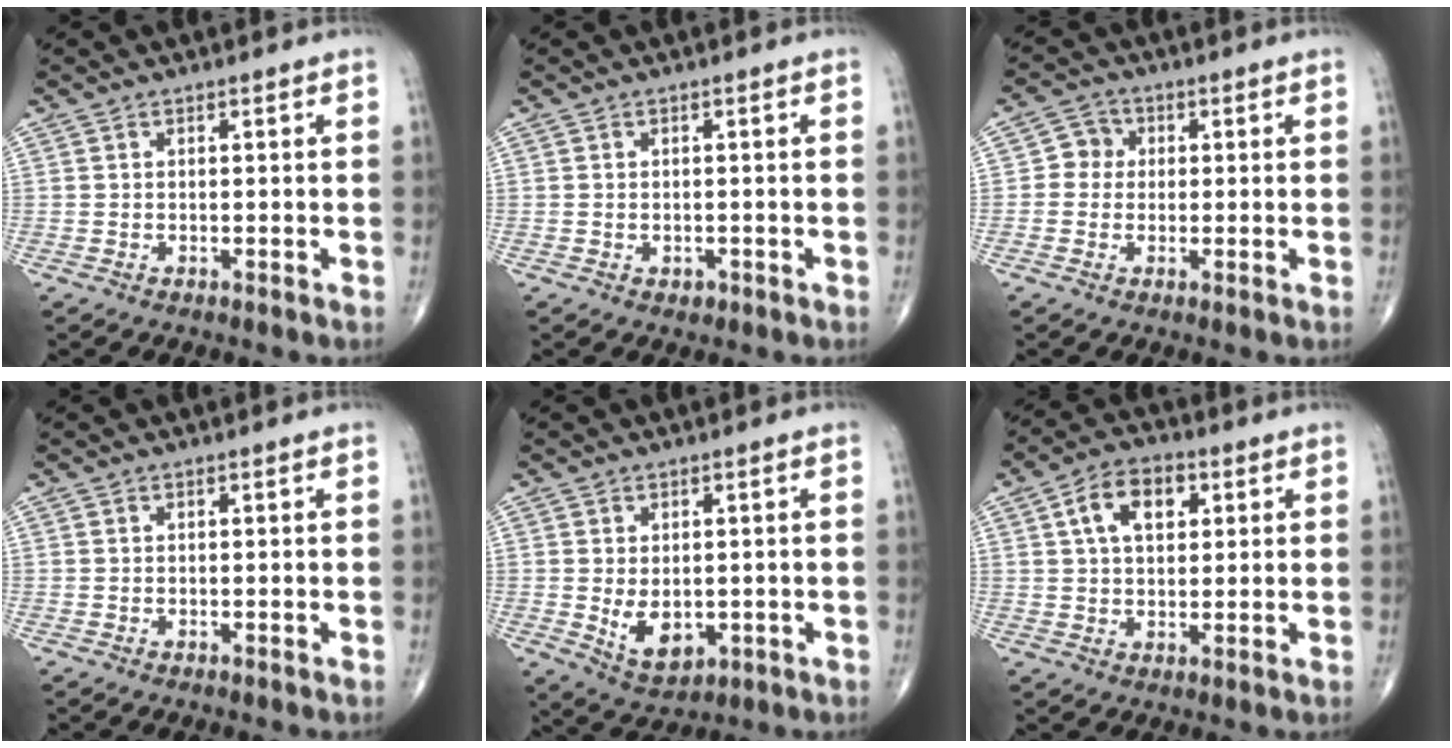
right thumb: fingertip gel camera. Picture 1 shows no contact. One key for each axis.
{"total": 1.3, "fx": -0.4, "fy": 1.0, "fz": 0.7, "tx": -0.006, "ty": 0.003, "tz": -0.002}
{"total": 3.9, "fx": 0.2, "fy": 3.7, "fz": 1.3, "tx": 0.005, "ty": 0.009, "tz": -0.006}
{"total": 0.0}
{"total": 6.9, "fx": -0.8, "fy": 4.5, "fz": 5.2, "tx": -0.067, "ty": -0.015, "tz": 0.003}
{"total": 9.0, "fx": 2.9, "fy": 5.6, "fz": 6.4, "tx": -0.088, "ty": 0.004, "tz": 0.043}